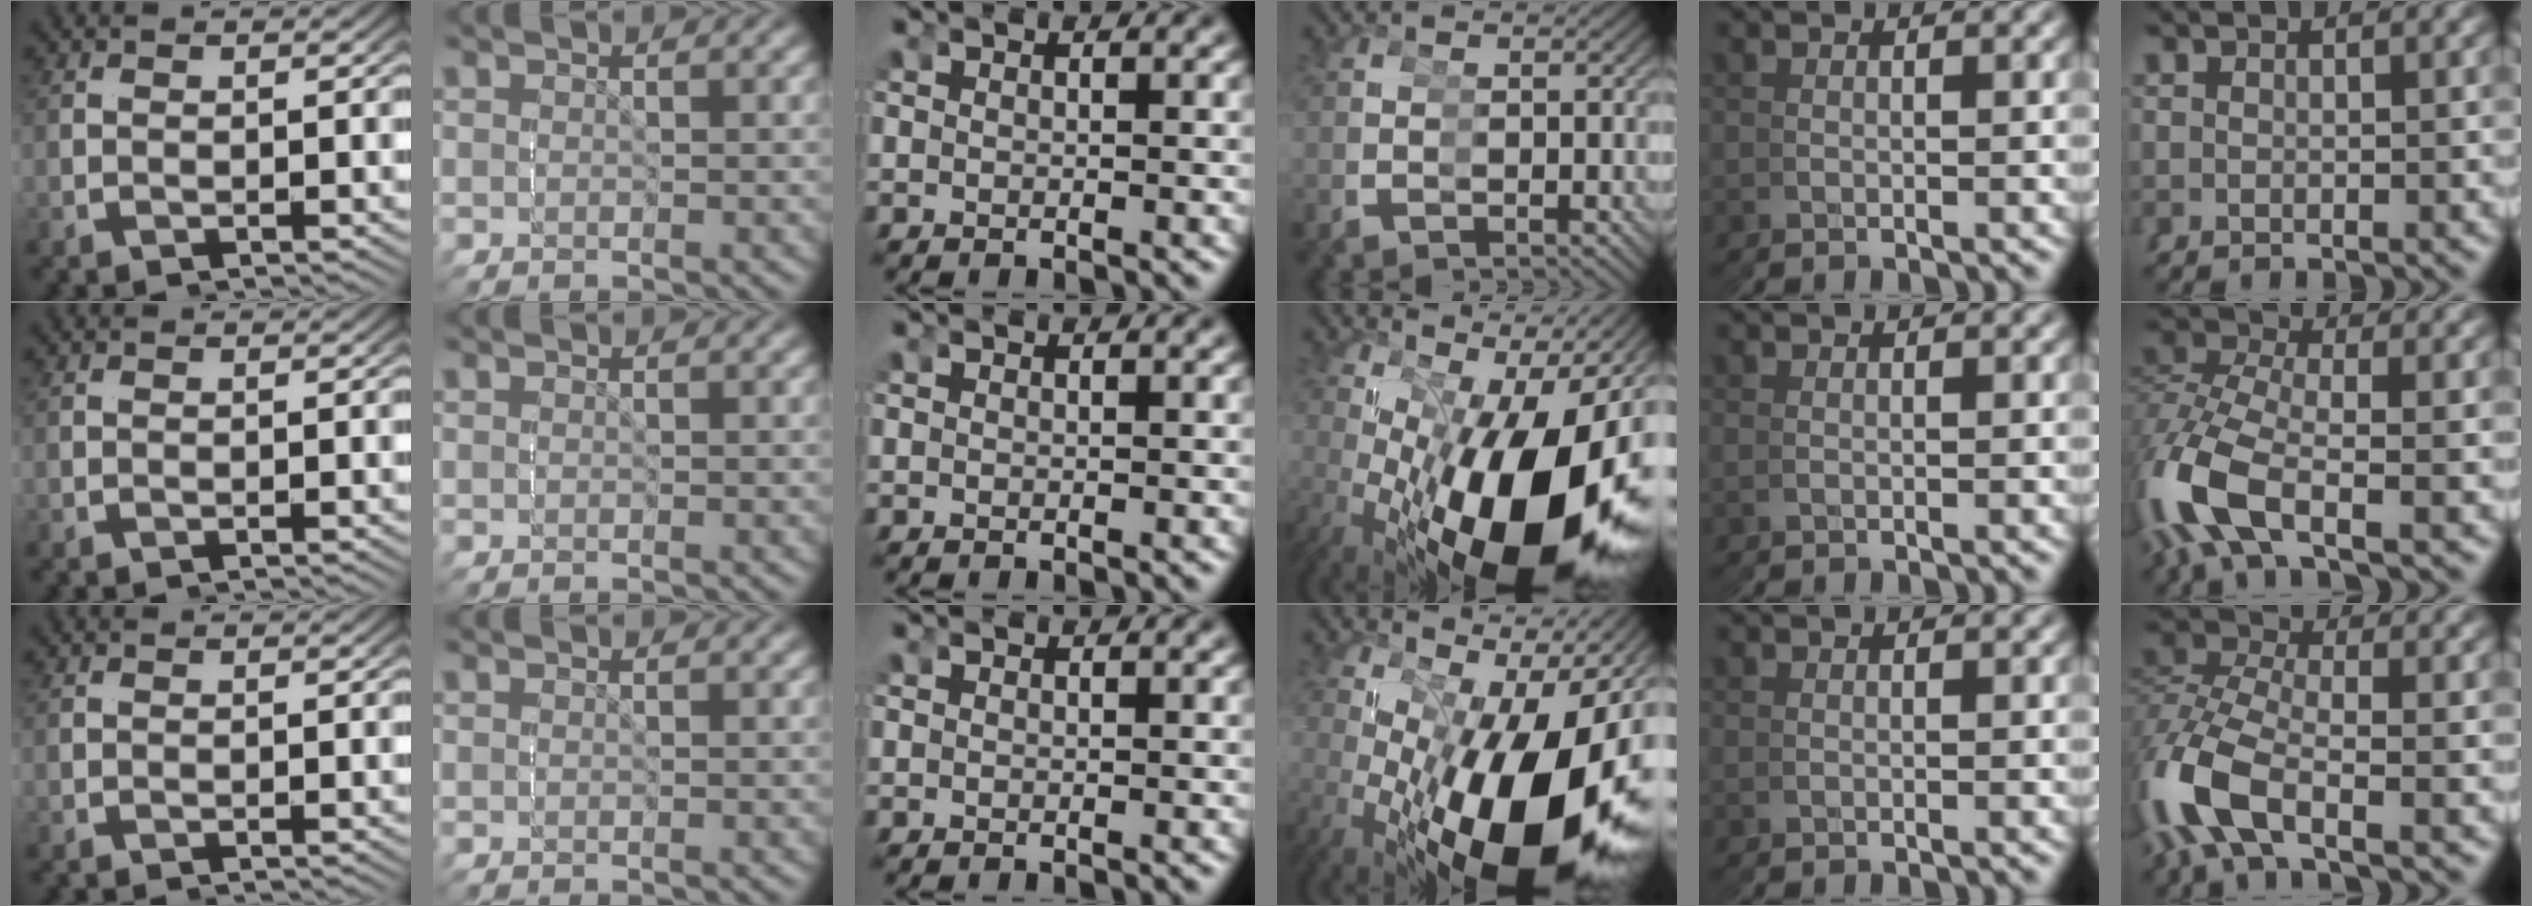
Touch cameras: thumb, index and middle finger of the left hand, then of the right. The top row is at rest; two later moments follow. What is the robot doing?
{"motion": "grasp_and_lifting", "object": "screwdriver"}